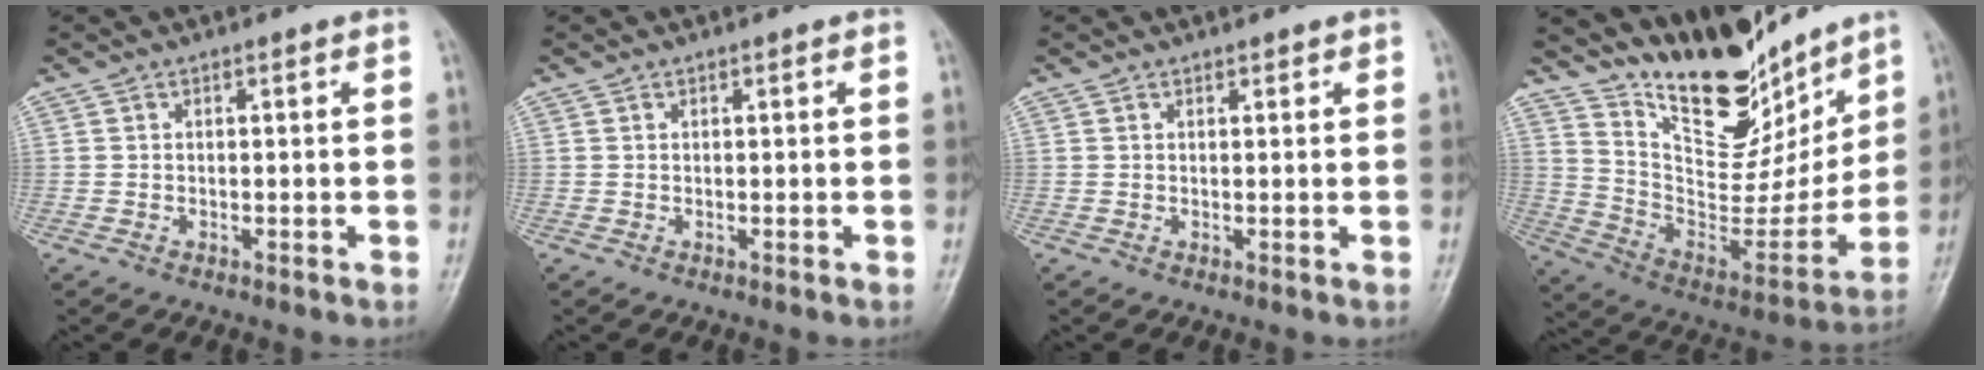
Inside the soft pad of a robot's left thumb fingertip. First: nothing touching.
{"total": 0.0}
{"total": 0.8, "force": [0.7, 0.4, 0.2], "torque": [0.003, -0.004, 0.007]}
{"total": 21.2, "force": [16.7, 8.3, 10.1], "torque": [-0.103, -0.106, 0.289]}